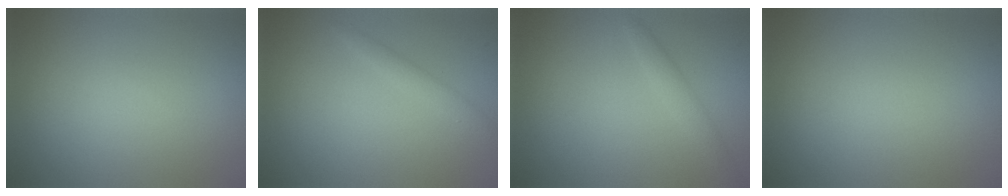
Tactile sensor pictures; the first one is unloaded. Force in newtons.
{"total": 1.3, "press": 1.3, "slide": 0.0}
{"total": 1.4, "press": 1.4, "slide": 0.1}
{"total": 0.0}